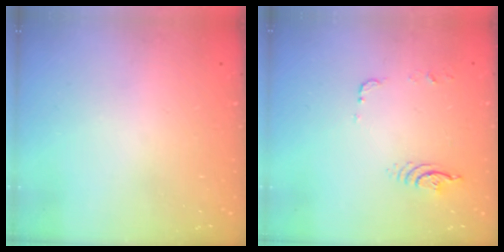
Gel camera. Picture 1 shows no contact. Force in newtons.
{"total": 5.2, "press": 5.1, "slide": 1.1}